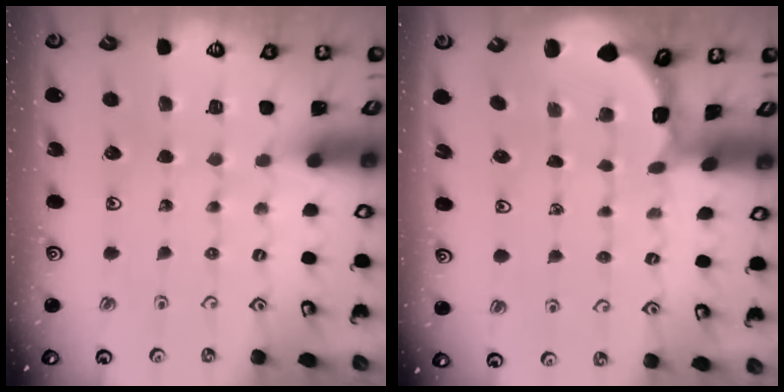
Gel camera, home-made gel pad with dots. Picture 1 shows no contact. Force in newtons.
{"total": 1.3, "press": 1.3, "slide": 0.3}